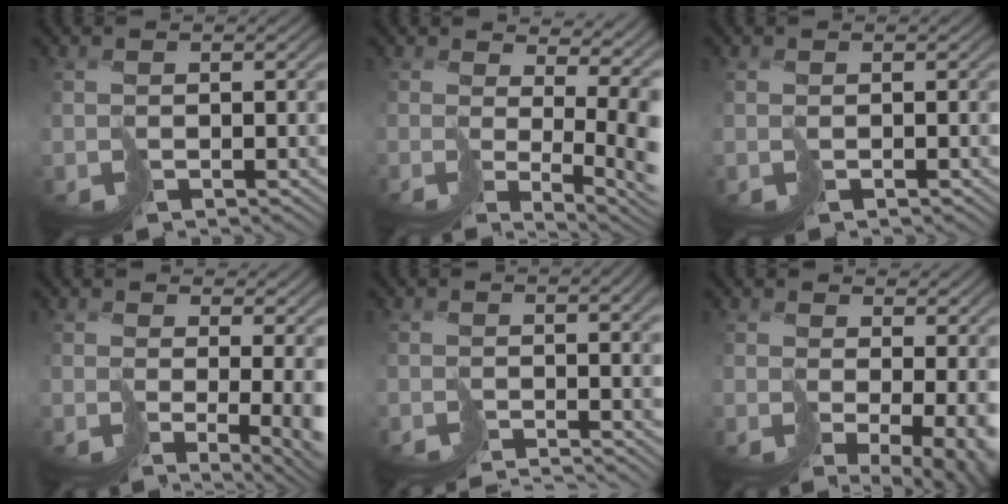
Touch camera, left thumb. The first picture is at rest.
{"total": 9.7, "force": [0.9, 3.9, 8.9], "torque": [-0.119, -0.020, 0.049]}
{"total": 0.6, "force": [-0.3, -0.4, -0.4], "torque": [0.012, 0.001, -0.002]}
{"total": 7.5, "force": [0.6, 2.3, 7.1], "torque": [-0.096, -0.019, 0.038]}
{"total": 3.8, "force": [-2.7, -0.3, 2.6], "torque": [-0.017, -0.008, -0.037]}
{"total": 9.2, "force": [0.0, 4.3, 8.2], "torque": [-0.124, -0.036, 0.047]}